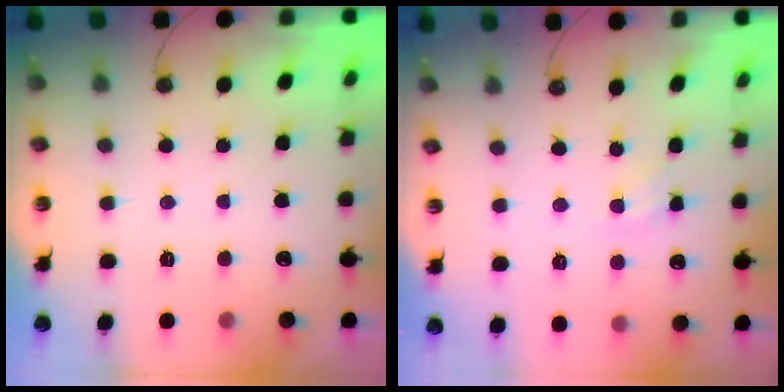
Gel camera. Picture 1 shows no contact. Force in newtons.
{"total": 2.2, "press": 2.2, "slide": 0.2}